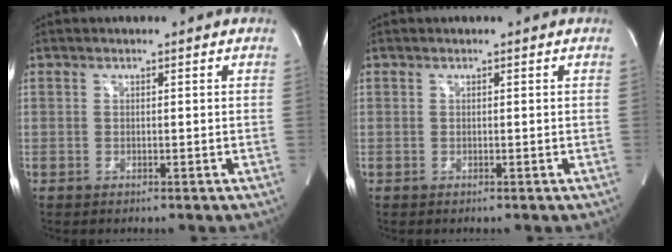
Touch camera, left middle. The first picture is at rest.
{"total": 0.0}